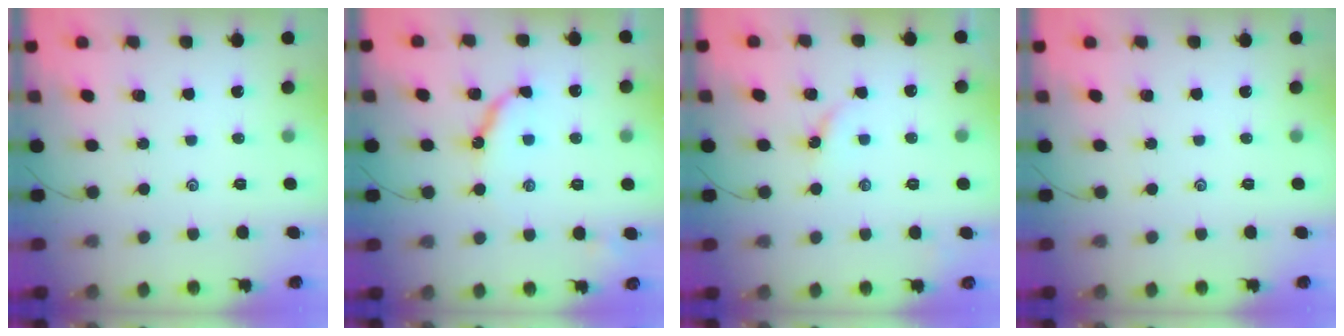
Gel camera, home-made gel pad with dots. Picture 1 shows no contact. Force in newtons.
{"total": 8.9, "press": 8.9, "slide": 0.7}
{"total": 2.9, "press": 2.8, "slide": 0.4}
{"total": 0.0}